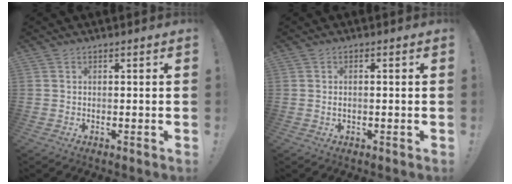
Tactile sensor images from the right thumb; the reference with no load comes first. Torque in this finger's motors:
{"motor_torque": [-0.10, -0.02, -0.02, 0.04, 0.02]}